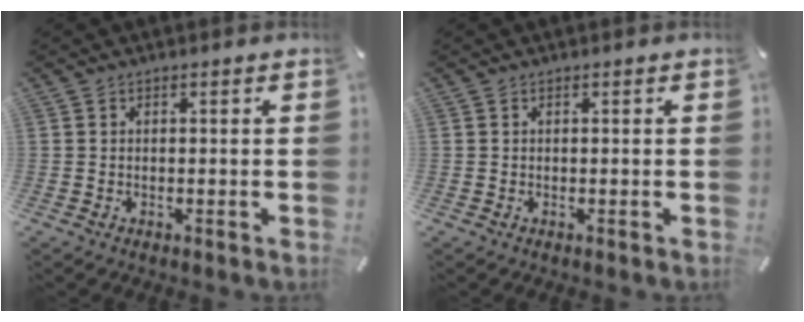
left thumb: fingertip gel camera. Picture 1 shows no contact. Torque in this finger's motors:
{"motor_torque": [0.06, 0.08, -0.02, -0.11, 0.00]}